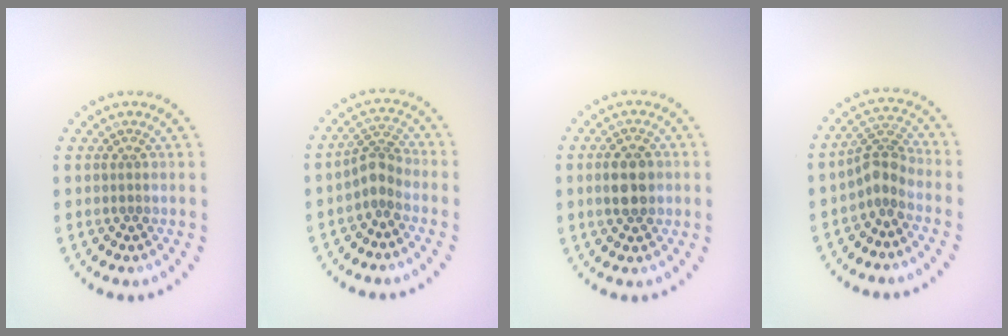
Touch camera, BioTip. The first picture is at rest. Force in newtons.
{"total": 2.4, "press": 1.9, "slide": 1.6}
{"total": 3.6, "press": 3.6, "slide": 0.1}
{"total": 2.8, "press": 2.1, "slide": 1.8}